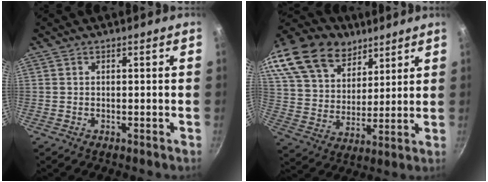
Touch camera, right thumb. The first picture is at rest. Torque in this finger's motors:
{"motor_torque": [2.17, 2.58, 0.33, 0.06, 0.51]}